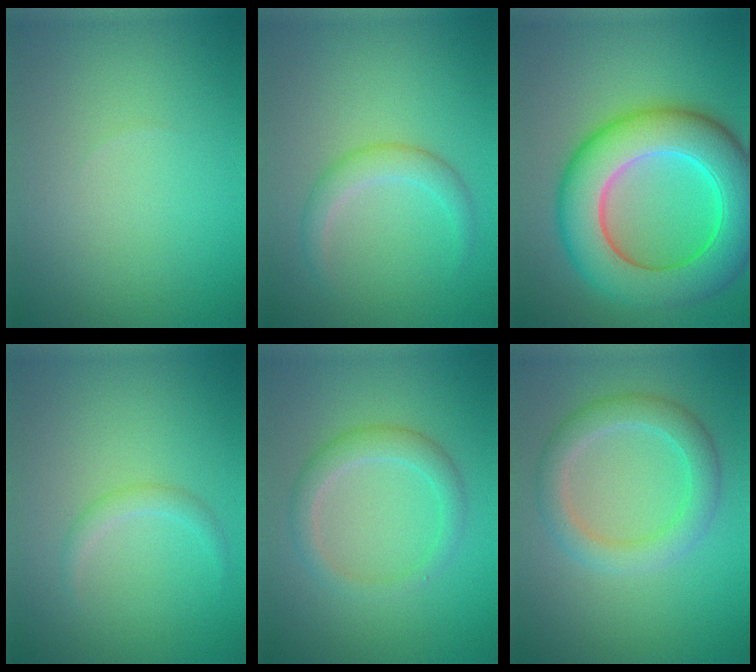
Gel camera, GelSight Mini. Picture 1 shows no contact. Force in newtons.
{"total": 2.3, "press": 2.3, "slide": 0.1}
{"total": 11.1, "press": 11.1, "slide": 0.3}
{"total": 1.2, "press": 1.2, "slide": 0.1}
{"total": 2.7, "press": 2.7, "slide": 0.2}
{"total": 3.6, "press": 3.6, "slide": 0.1}